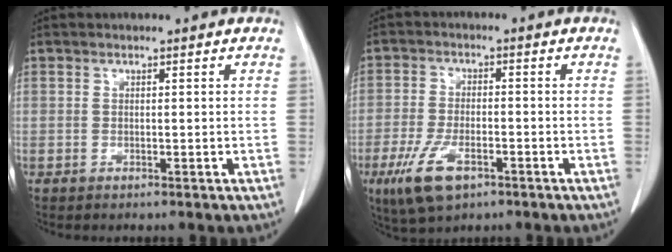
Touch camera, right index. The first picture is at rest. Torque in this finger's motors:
{"motor_torque": [-0.24, -0.03, -0.34, -0.14]}